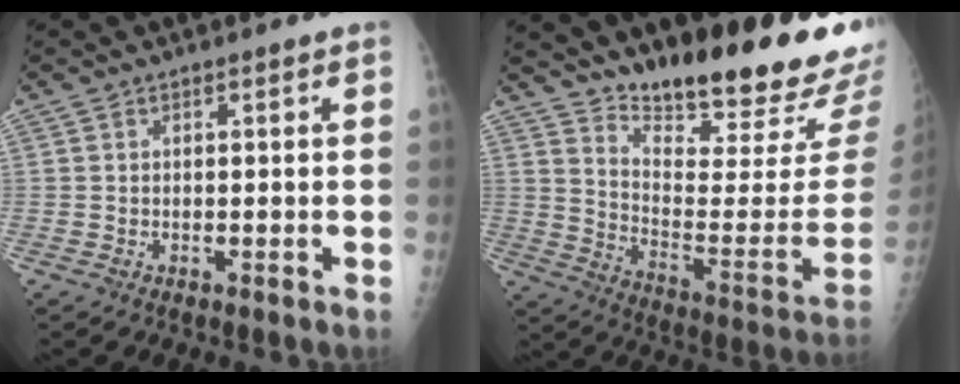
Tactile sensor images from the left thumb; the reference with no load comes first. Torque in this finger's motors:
{"motor_torque": [0.63, 0.11, -0.28, -0.88, 0.10]}